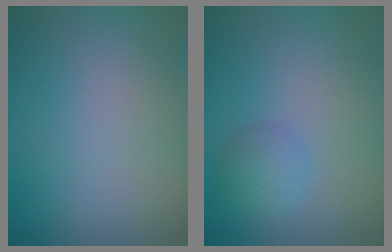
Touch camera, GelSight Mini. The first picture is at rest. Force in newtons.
{"total": 2.0, "press": 2.0, "slide": 0.1}